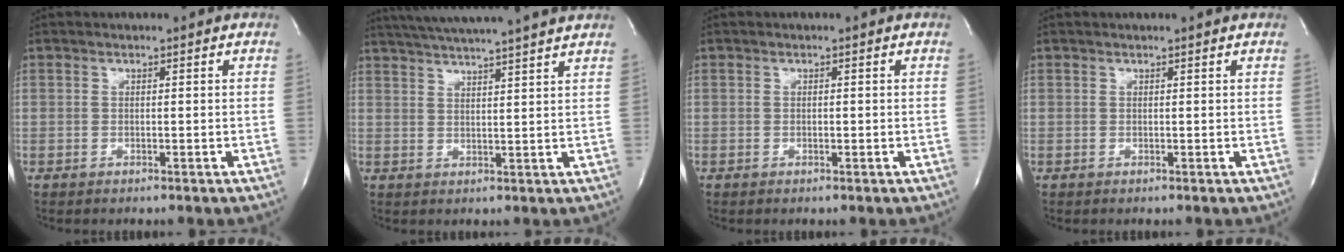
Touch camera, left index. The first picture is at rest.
{"total": 14.8, "force": [13.1, -1.2, 6.9], "torque": [-0.124, 0.000, 0.178]}
{"total": 0.7, "force": [-0.7, 0.1, 0.2], "torque": [-0.003, -0.005, -0.012]}
{"total": 0.6, "force": [0.4, -0.2, 0.3], "torque": [-0.007, -0.002, 0.006]}